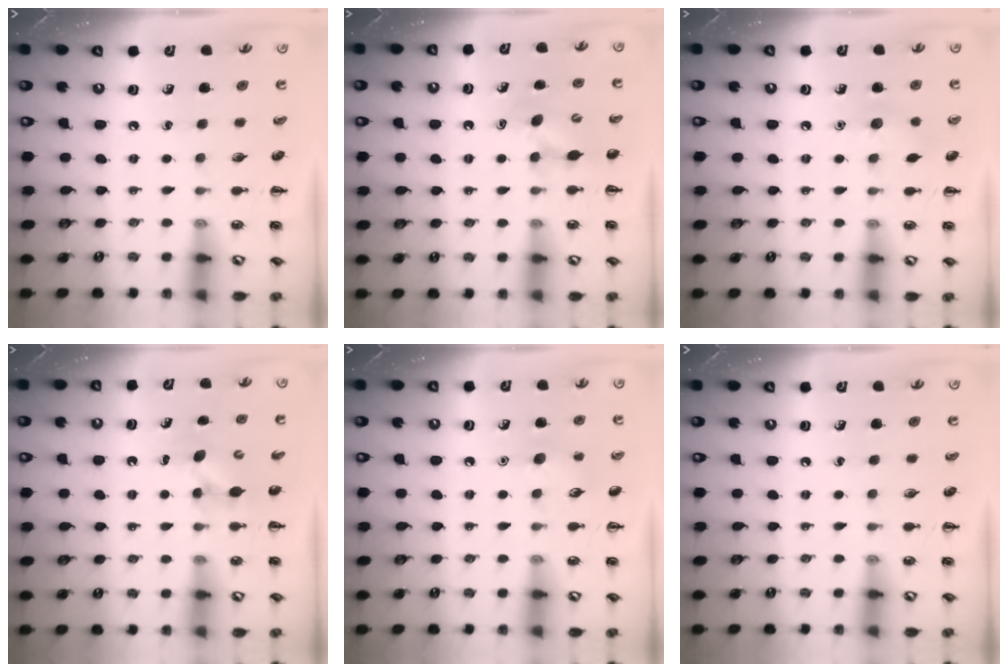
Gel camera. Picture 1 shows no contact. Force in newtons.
{"total": 7.4, "press": 7.2, "slide": 1.5}
{"total": 6.7, "press": 6.5, "slide": 1.7}
{"total": 4.4, "press": 4.2, "slide": 1.1}
{"total": 7.1, "press": 6.8, "slide": 2.1}
{"total": 0.0}